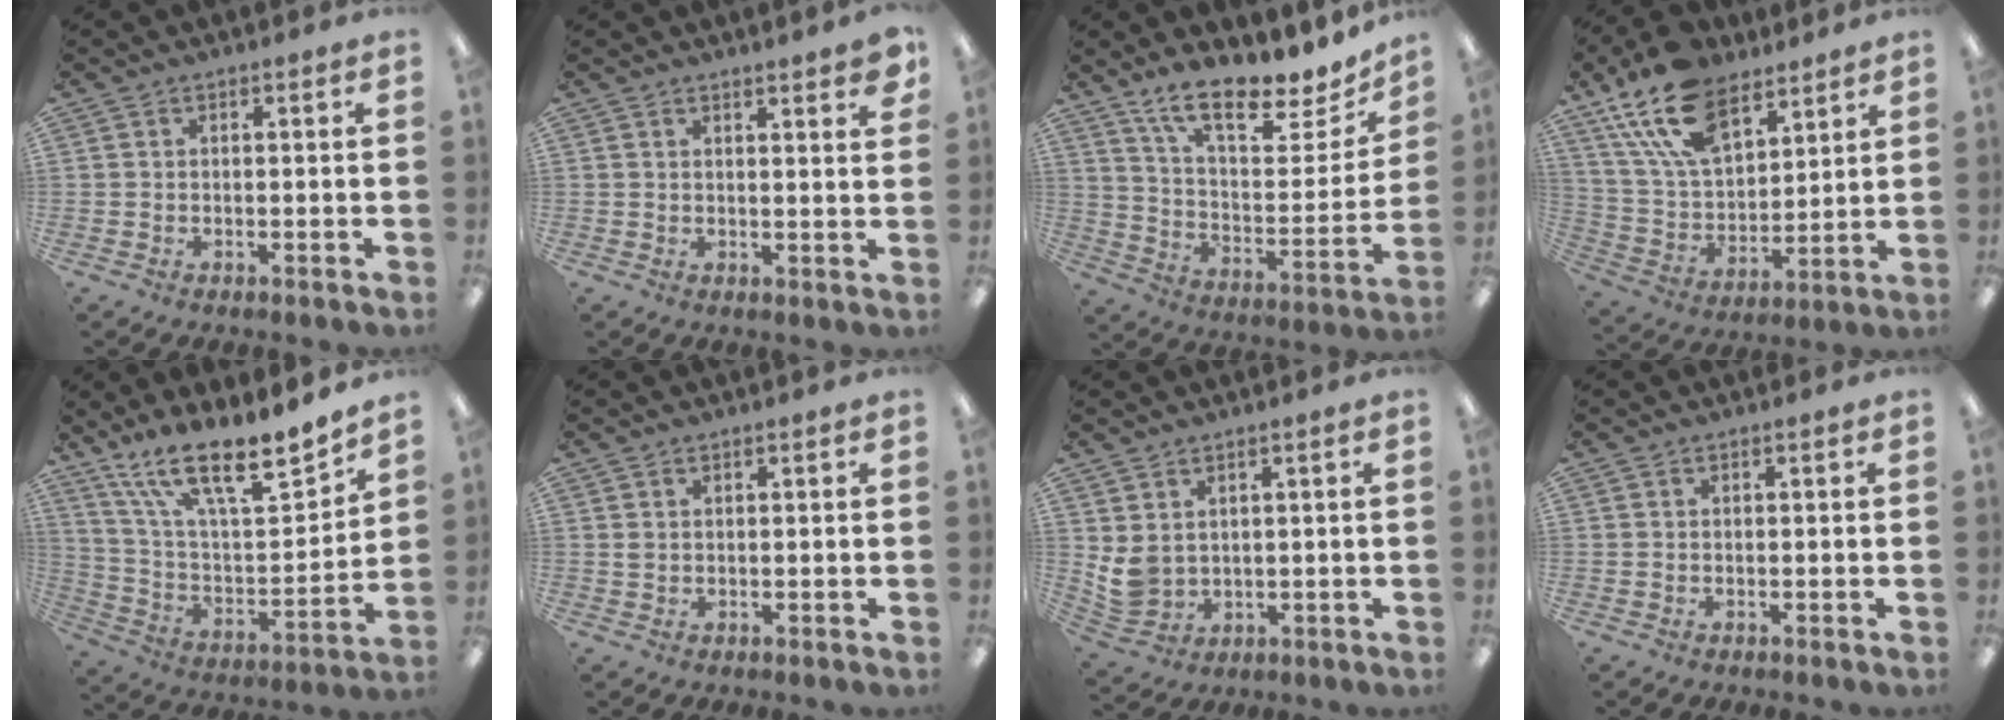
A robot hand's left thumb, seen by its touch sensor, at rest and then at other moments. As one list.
[{"total": 3.1, "force": [2.7, 0.2, 1.5], "torque": [-0.013, -0.018, 0.043]}, {"total": 17.2, "force": [13.7, 5.2, 9.0], "torque": [-0.157, -0.092, 0.237]}, {"total": 18.8, "force": [12.0, 10.2, 10.2], "torque": [-0.211, -0.047, 0.223]}, {"total": 18.7, "force": [15.2, 4.0, 10.1], "torque": [-0.188, -0.111, 0.262]}, {"total": 1.1, "force": [0.7, 0.7, 0.5], "torque": [-0.011, 0.002, 0.013]}, {"total": 5.4, "force": [2.7, 4.1, 2.3], "torque": [-0.058, -0.017, 0.052]}, {"total": 0.0}]